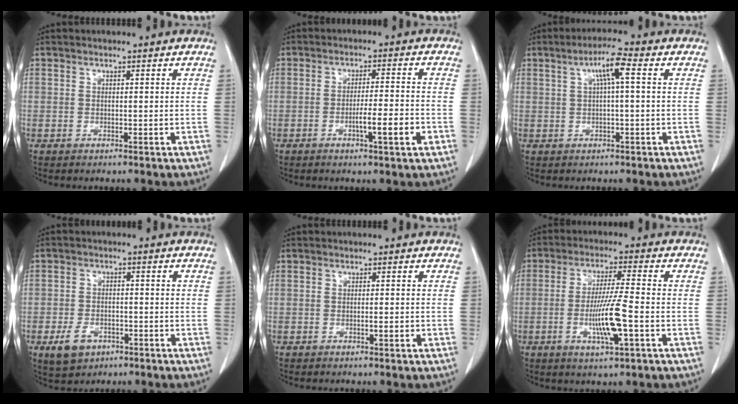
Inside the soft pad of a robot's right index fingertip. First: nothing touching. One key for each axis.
{"total": 5.9, "fx": -2.2, "fy": -0.1, "fz": 5.4, "tx": -0.081, "ty": -0.005, "tz": -0.034}
{"total": 4.7, "fx": 1.3, "fy": 0.2, "fz": 4.5, "tx": -0.082, "ty": 0.013, "tz": 0.022}
{"total": 5.2, "fx": -2.7, "fy": 3.5, "fz": 2.8, "tx": -0.055, "ty": 0.001, "tz": -0.039}
{"total": 0.9, "fx": -0.3, "fy": 0.0, "fz": 0.9, "tx": -0.014, "ty": 0.000, "tz": -0.004}
{"total": 8.7, "fx": -2.4, "fy": 0.1, "fz": 8.4, "tx": -0.159, "ty": -0.010, "tz": -0.045}